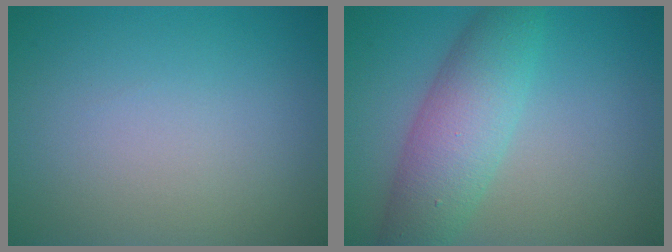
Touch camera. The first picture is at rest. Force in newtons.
{"total": 5.9, "press": 5.8, "slide": 0.3}